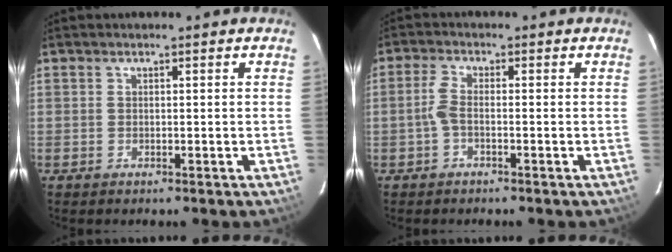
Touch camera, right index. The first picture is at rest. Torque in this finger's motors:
{"motor_torque": [0.71, -0.13, 0.23, 0.08]}